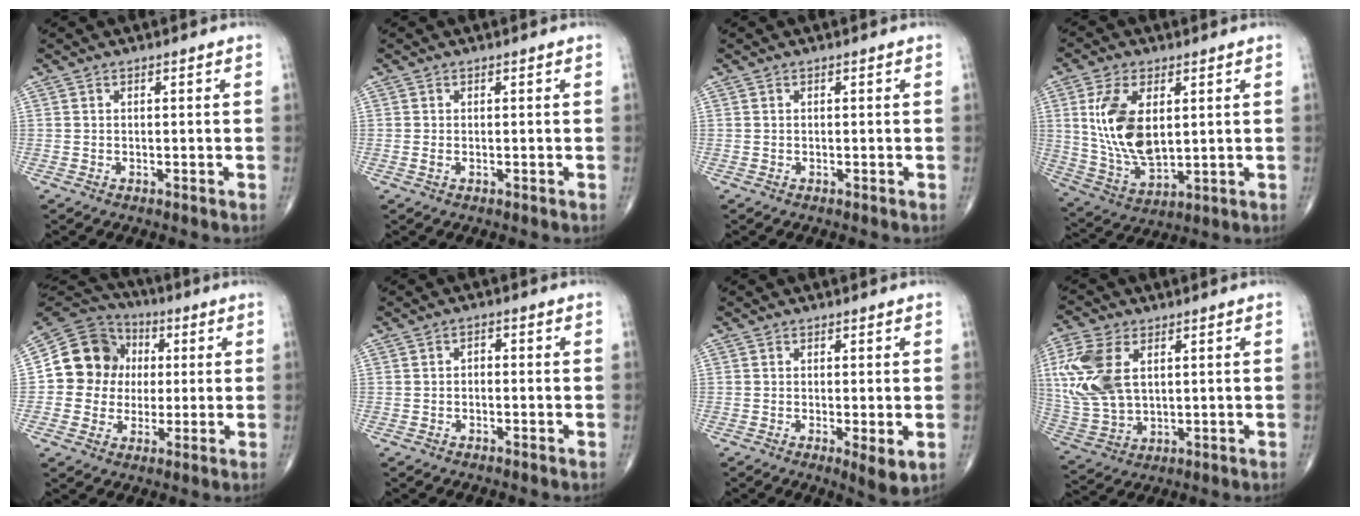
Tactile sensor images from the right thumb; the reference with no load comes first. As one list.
[{"total": 0.5, "force": [-0.1, 0.3, 0.4], "torque": [-0.010, 0.002, -0.002]}, {"total": 0.0}, {"total": 14.2, "force": [2.9, 7.6, 11.6], "torque": [-0.224, -0.017, 0.066]}, {"total": 13.5, "force": [1.1, 12.4, 5.2], "torque": [-0.060, 0.020, 0.014]}, {"total": 1.2, "force": [-0.4, 0.9, 0.7], "torque": [-0.005, 0.008, -0.011]}, {"total": 4.1, "force": [-0.7, 1.0, 3.9], "torque": [-0.061, -0.014, -0.014]}, {"total": 14.3, "force": [3.6, 8.8, 10.8], "torque": [-0.244, -0.005, 0.078]}]